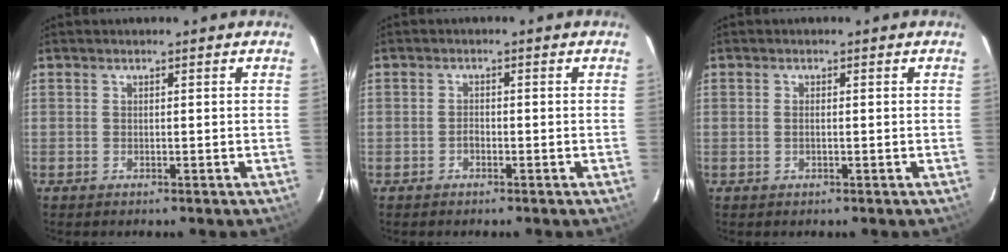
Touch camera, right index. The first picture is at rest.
{"total": 0.9, "force": [-0.7, 0.5, 0.4], "torque": [-0.009, 0.003, -0.015]}
{"total": 0.8, "force": [-0.1, 0.2, 0.7], "torque": [-0.017, 0.001, -0.004]}